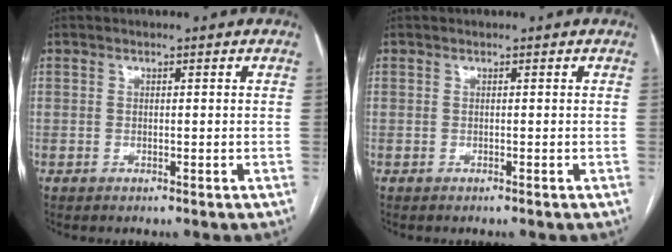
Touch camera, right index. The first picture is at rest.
{"total": 0.0}